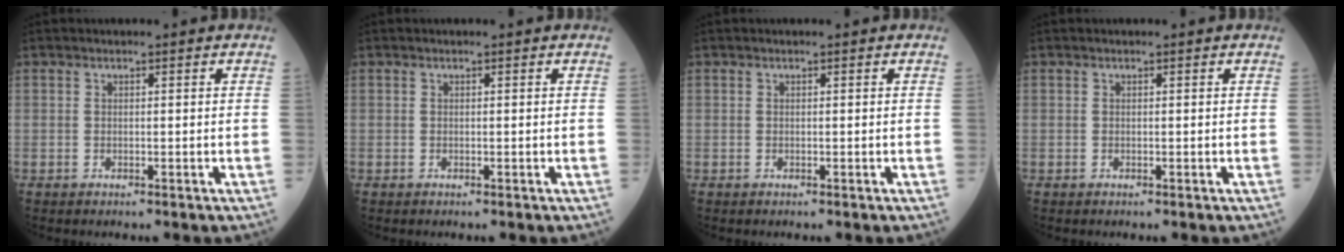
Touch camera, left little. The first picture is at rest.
{"total": 0.0}
{"total": 0.0}
{"total": 0.0}